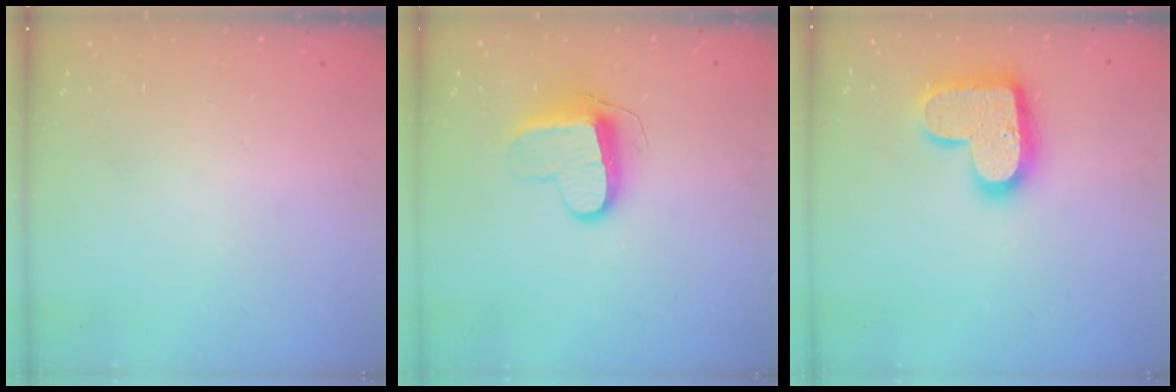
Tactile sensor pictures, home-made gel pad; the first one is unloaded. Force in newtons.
{"total": 10.5, "press": 10.5, "slide": 0.4}
{"total": 17.8, "press": 17.7, "slide": 1.1}